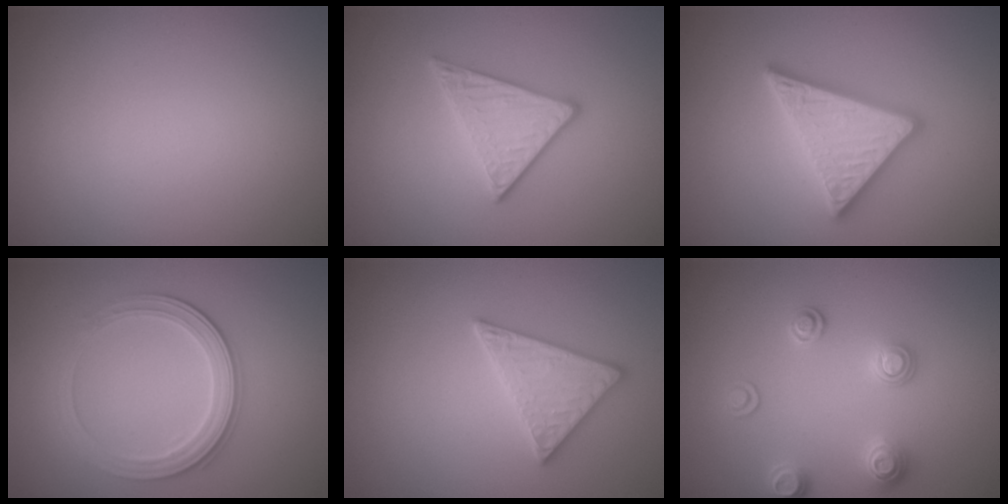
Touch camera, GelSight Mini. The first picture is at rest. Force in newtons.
{"total": 2.8, "press": 2.7, "slide": 0.6}
{"total": 4.9, "press": 4.8, "slide": 0.7}
{"total": 3.9, "press": 3.3, "slide": 2.0}
{"total": 3.1, "press": 3.0, "slide": 0.4}
{"total": 2.6, "press": 2.6, "slide": 0.5}